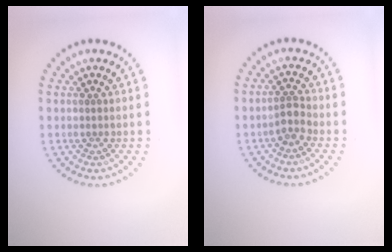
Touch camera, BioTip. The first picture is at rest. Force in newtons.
{"total": 1.8, "press": 1.4, "slide": 1.1}